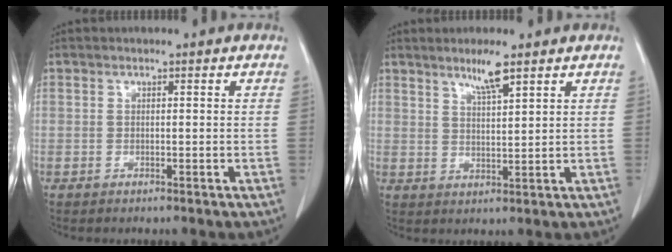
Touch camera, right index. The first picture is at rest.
{"total": 4.3, "force": [3.1, 0.1, 3.0], "torque": [-0.056, -0.005, 0.057]}